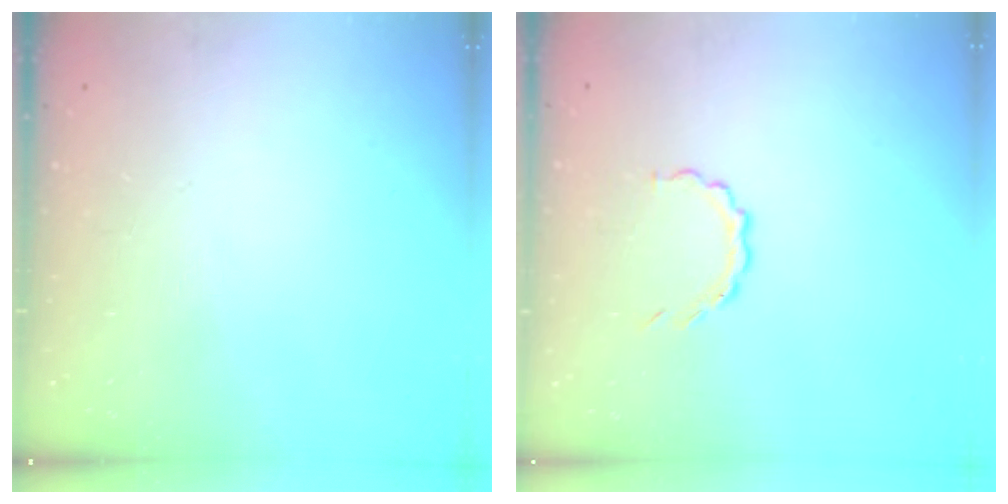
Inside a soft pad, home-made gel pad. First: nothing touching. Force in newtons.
{"total": 3.4, "press": 3.2, "slide": 1.1}